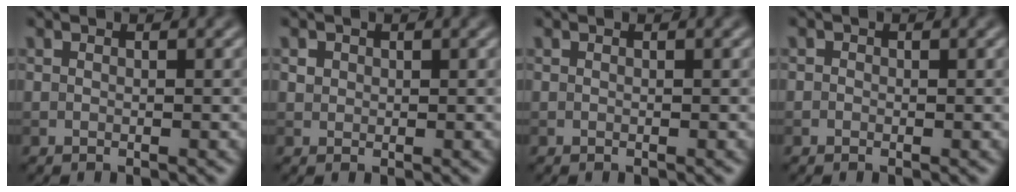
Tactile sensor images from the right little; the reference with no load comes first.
{"total": 0.8, "force": [0.3, 0.7, 0.2], "torque": [-0.001, -0.003, 0.008]}
{"total": 0.0}
{"total": 0.5, "force": [-0.1, 0.5, 0.1], "torque": [0.002, -0.006, -0.005]}